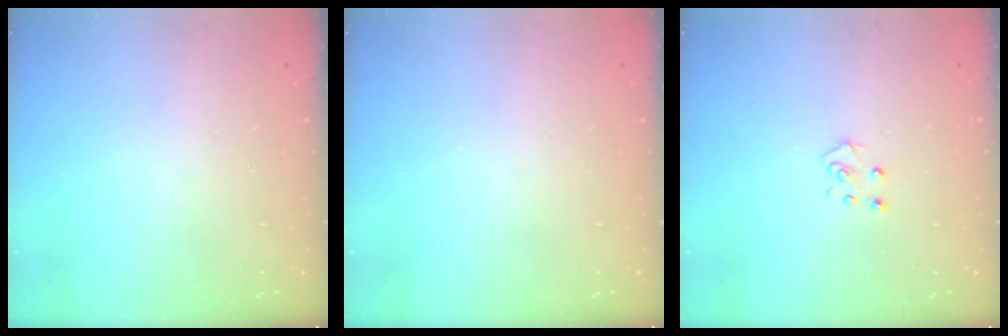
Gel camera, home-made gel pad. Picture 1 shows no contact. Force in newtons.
{"total": 0.0}
{"total": 4.7, "press": 4.7, "slide": 0.4}